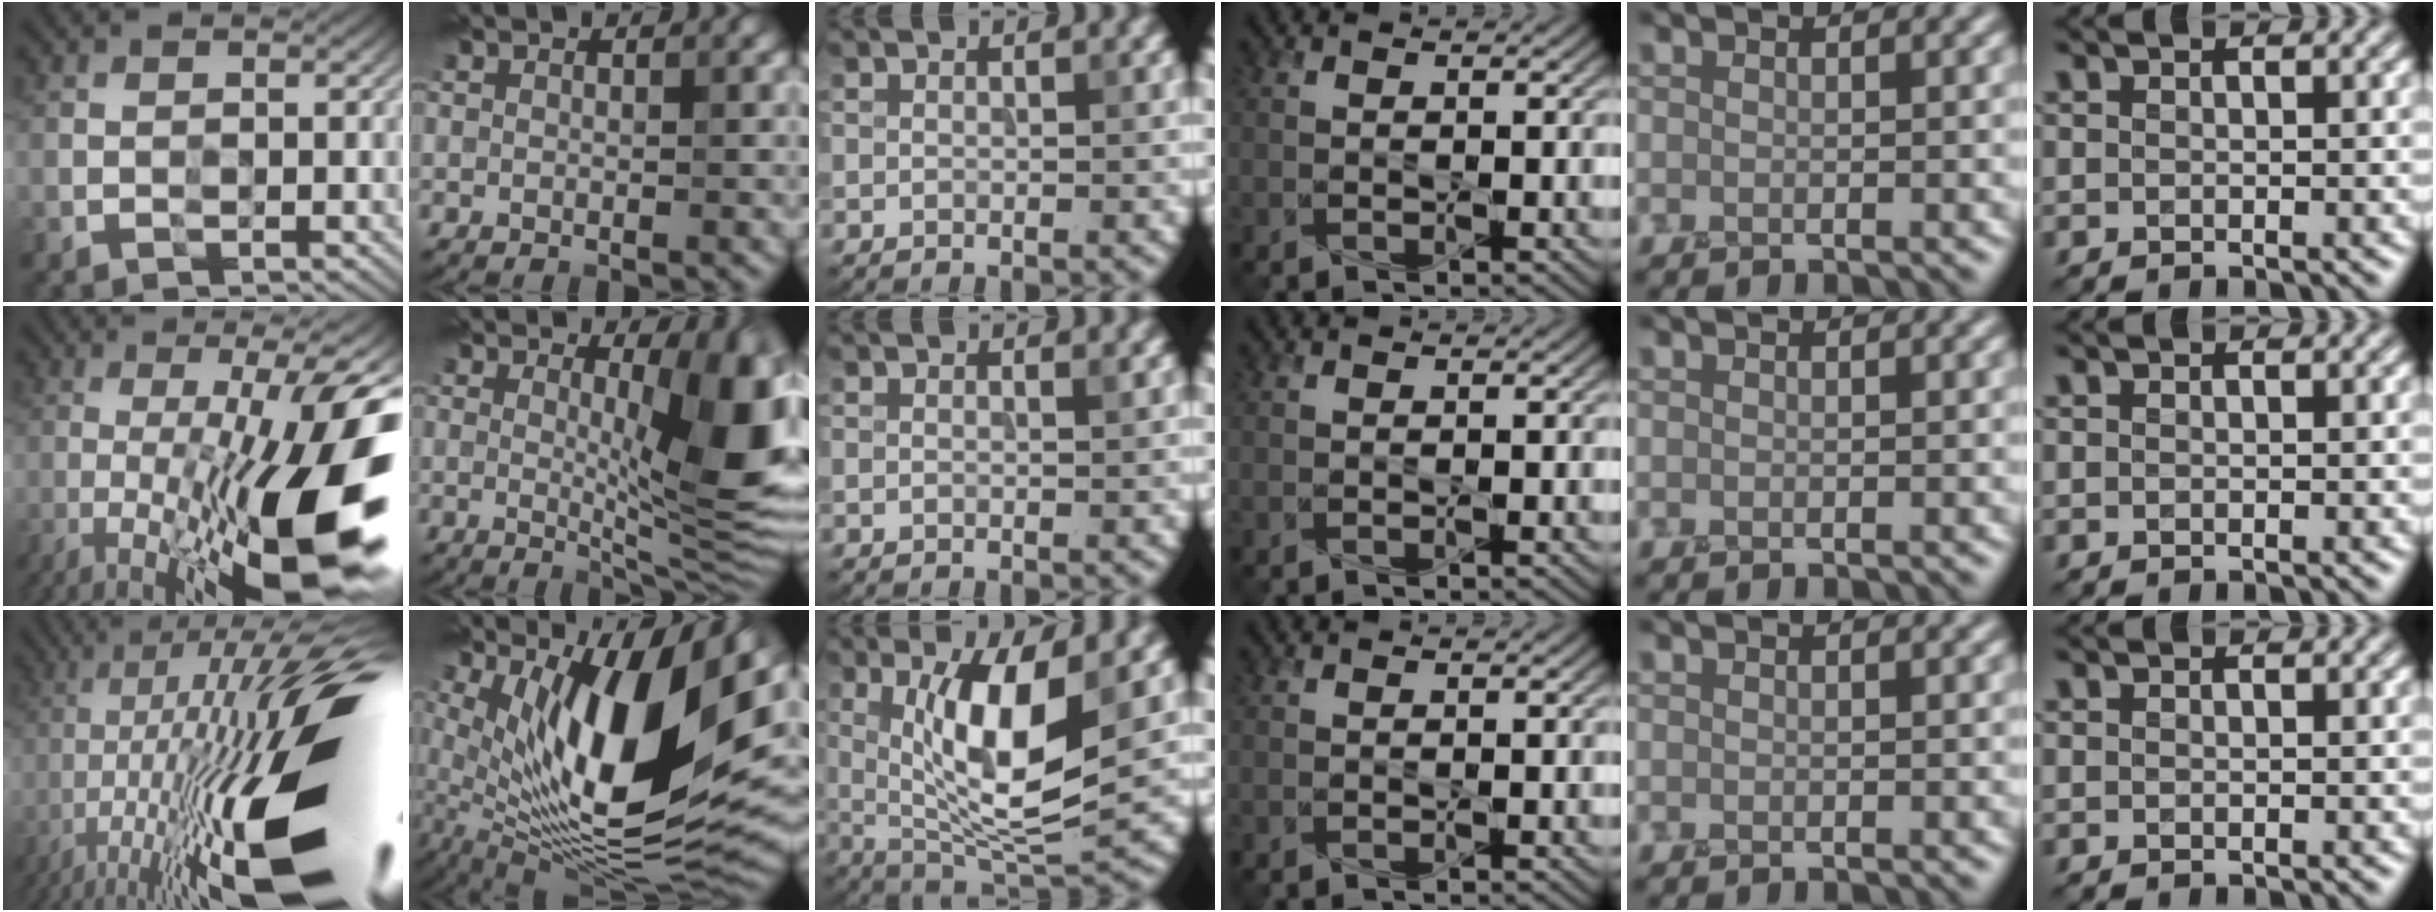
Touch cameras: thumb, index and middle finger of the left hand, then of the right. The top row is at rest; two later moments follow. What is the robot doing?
{"motion": "press", "object": "grip strengthener"}